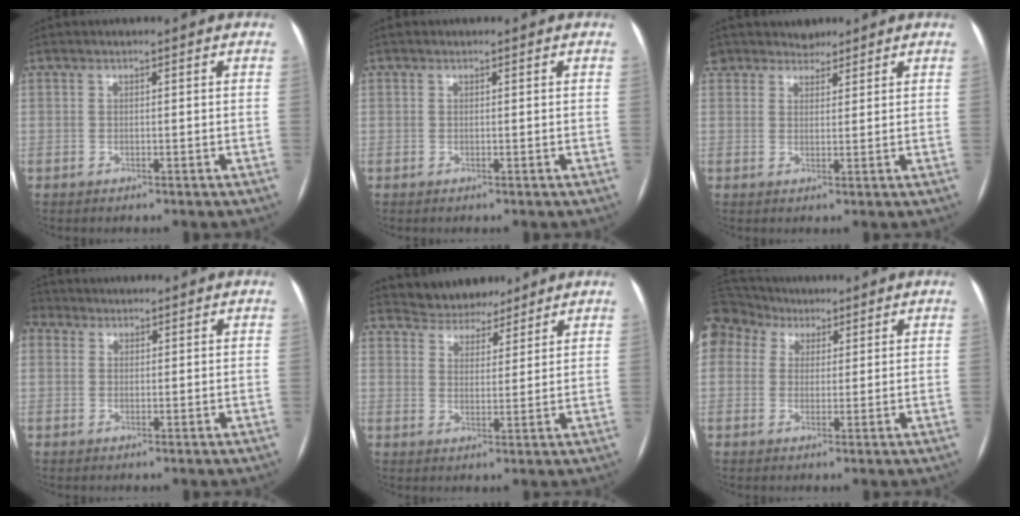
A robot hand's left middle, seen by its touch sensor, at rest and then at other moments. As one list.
[{"total": 1.3, "force": [-0.6, -1.0, -0.6], "torque": [0.014, -0.007, -0.011]}, {"total": 4.7, "force": [3.9, 2.5, -0.5], "torque": [0.018, 0.015, 0.063]}, {"total": 3.2, "force": [1.6, 2.5, 1.2], "torque": [-0.040, 0.019, 0.034]}, {"total": 6.7, "force": [6.2, 2.5, 0.5], "torque": [-0.008, 0.010, 0.097]}, {"total": 8.8, "force": [5.4, 6.4, 2.7], "torque": [-0.078, 0.049, 0.104]}]